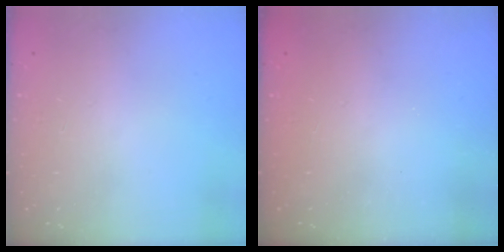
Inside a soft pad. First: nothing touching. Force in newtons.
{"total": 2.5, "press": 2.3, "slide": 0.8}